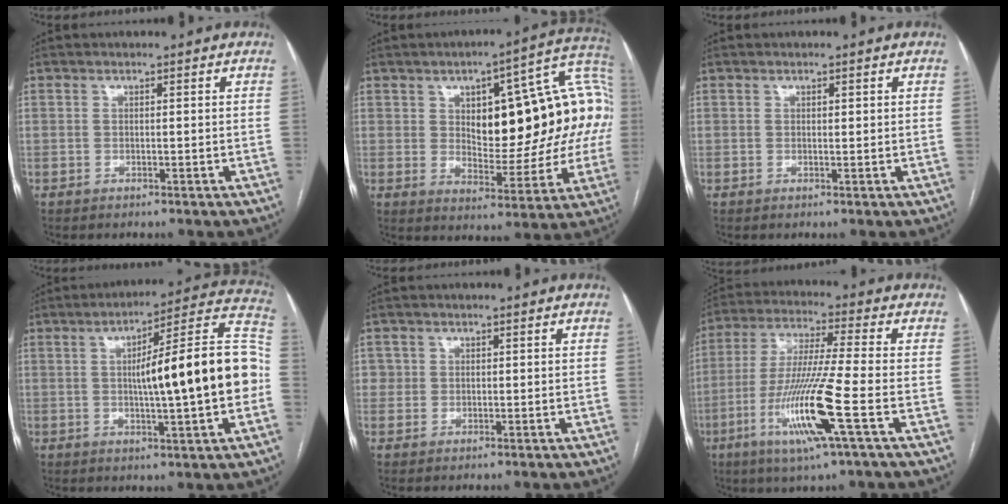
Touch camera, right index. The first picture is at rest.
{"total": 22.0, "force": [3.5, 8.5, 20.0], "torque": [-0.252, 0.045, 0.053]}
{"total": 0.5, "force": [0.3, 0.3, 0.4], "torque": [-0.004, 0.000, 0.003]}
{"total": 18.4, "force": [-0.8, 1.4, 18.3], "torque": [-0.260, 0.032, -0.014]}
{"total": 2.0, "force": [0.4, 2.0, 0.0], "torque": [0.015, 0.004, 0.002]}
{"total": 14.5, "force": [-5.2, -0.7, 13.6], "torque": [-0.279, -0.023, -0.101]}